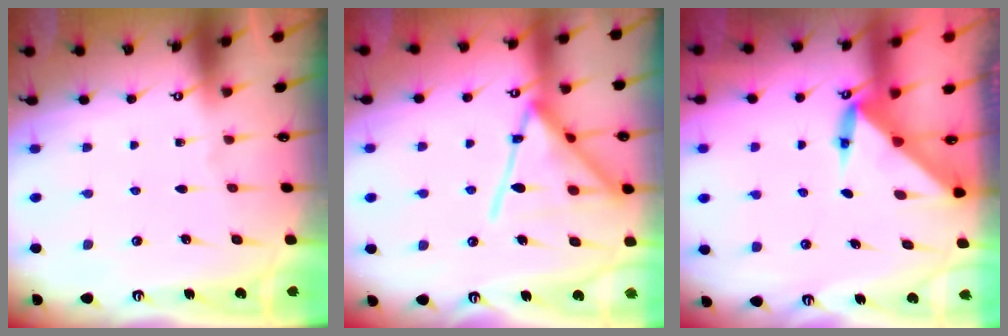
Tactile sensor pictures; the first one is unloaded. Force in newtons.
{"total": 19.0, "press": 18.9, "slide": 1.6}
{"total": 3.8, "press": 3.8, "slide": 0.4}